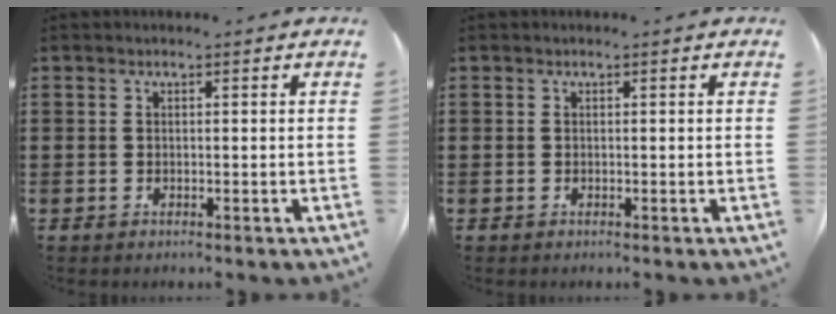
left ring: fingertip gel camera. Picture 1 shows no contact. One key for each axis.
{"total": 0.0}